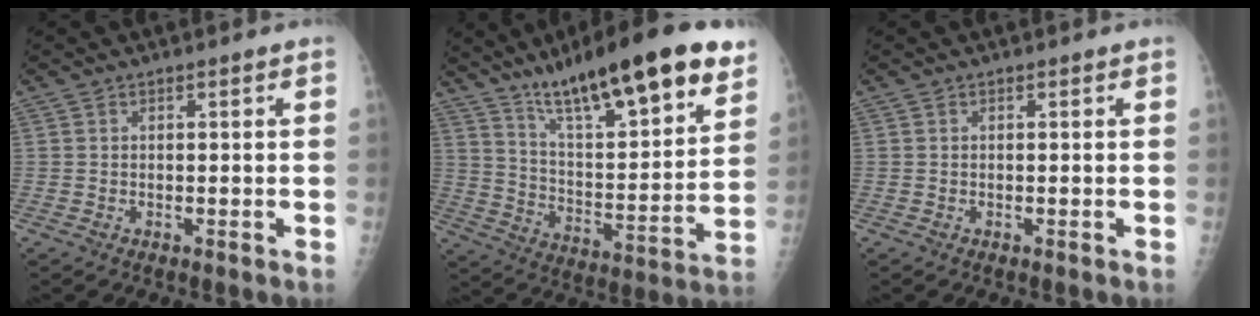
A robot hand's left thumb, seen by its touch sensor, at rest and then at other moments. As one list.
[{"total": 26.0, "force": [17.2, 5.9, 18.6], "torque": [-0.263, -0.053, 0.281]}, {"total": 0.0}]